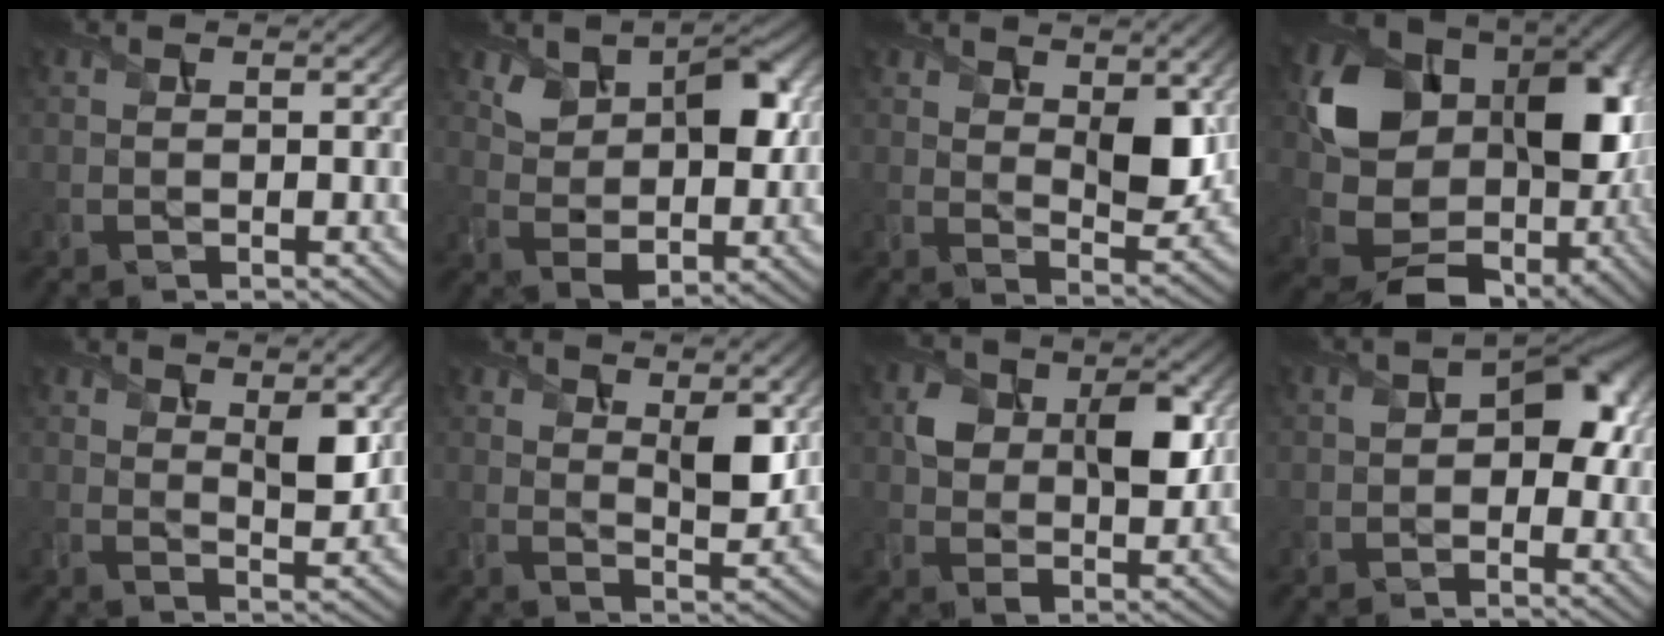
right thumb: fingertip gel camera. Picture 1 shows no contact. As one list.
[{"total": 8.5, "force": [3.3, 5.3, 5.8], "torque": [-0.106, -0.015, 0.065]}, {"total": 7.1, "force": [2.8, 3.6, 5.4], "torque": [-0.093, -0.012, 0.052]}, {"total": 17.9, "force": [1.3, 13.4, 11.7], "torque": [-0.212, -0.035, 0.040]}, {"total": 5.2, "force": [2.7, 2.3, 3.8], "torque": [-0.066, -0.012, 0.052]}, {"total": 6.0, "force": [3.0, 2.7, 4.5], "torque": [-0.078, -0.011, 0.057]}, {"total": 7.8, "force": [1.9, 5.3, 5.4], "torque": [-0.096, -0.008, 0.038]}, {"total": 5.2, "force": [0.2, 3.4, 3.9], "torque": [-0.050, 0.003, -0.002]}]